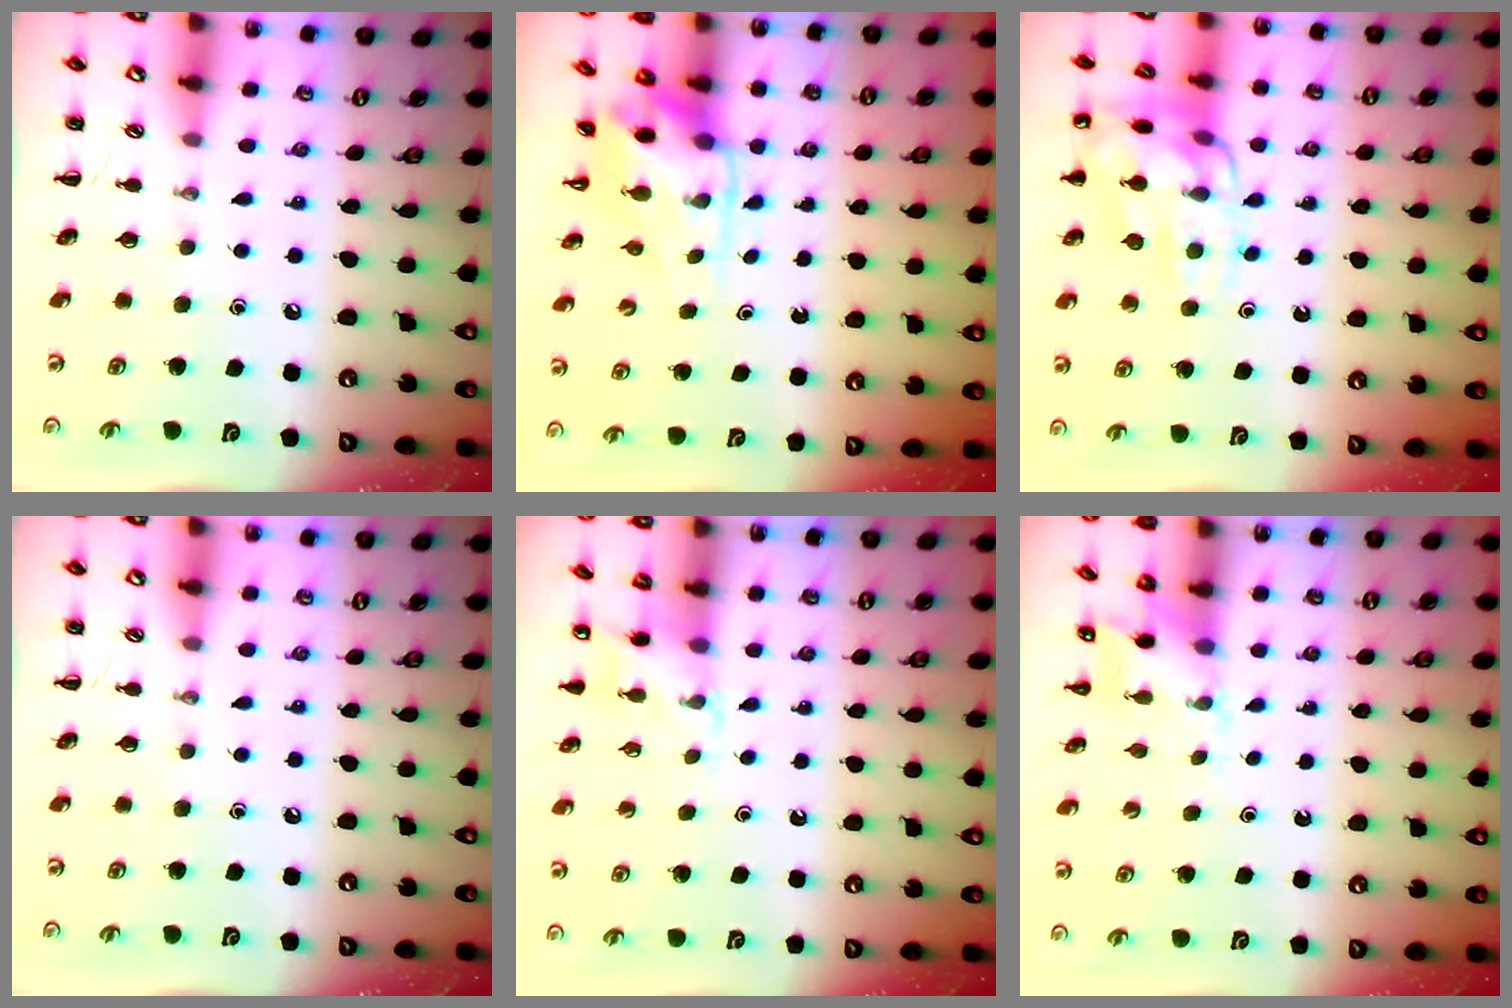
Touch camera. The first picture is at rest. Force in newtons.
{"total": 3.9, "press": 3.8, "slide": 0.8}
{"total": 13.5, "press": 13.5, "slide": 1.2}
{"total": 0.0}
{"total": 4.4, "press": 4.2, "slide": 1.2}
{"total": 3.0, "press": 2.8, "slide": 1.0}